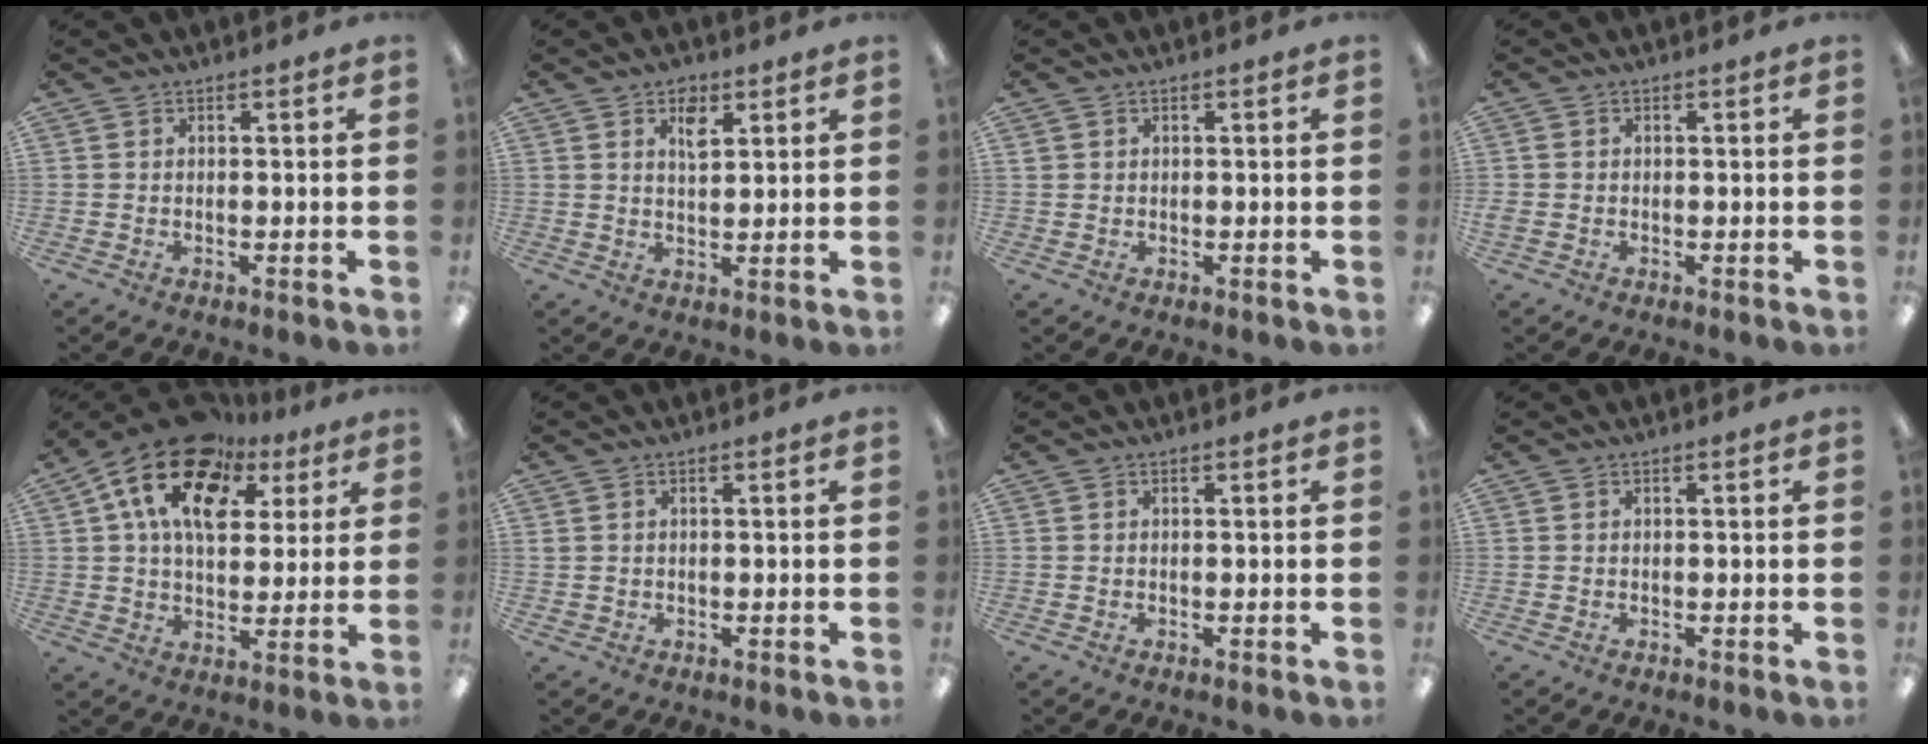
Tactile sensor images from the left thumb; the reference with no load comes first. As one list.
[{"total": 4.9, "force": [2.9, 2.5, 3.1], "torque": [-0.036, -0.008, 0.045]}, {"total": 1.2, "force": [0.6, 1.1, 0.2], "torque": [-0.005, 0.004, 0.010]}, {"total": 1.1, "force": [-0.1, 1.0, 0.5], "torque": [-0.010, 0.005, -0.003]}, {"total": 18.4, "force": [10.4, 11.0, 10.6], "torque": [-0.191, -0.041, 0.186]}, {"total": 1.1, "force": [0.5, 0.9, 0.2], "torque": [-0.006, 0.004, 0.009]}, {"total": 0.0}, {"total": 0.0}]